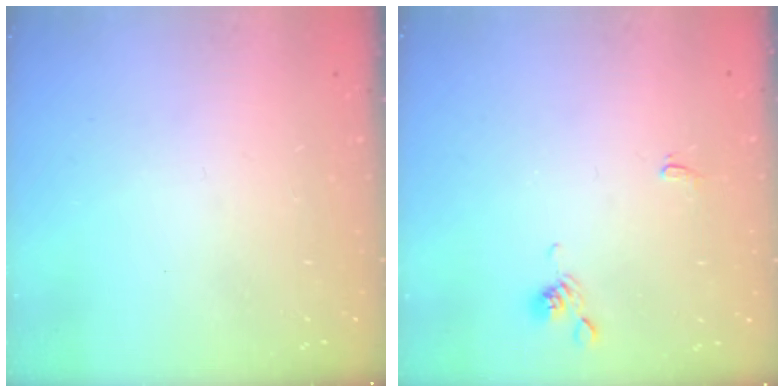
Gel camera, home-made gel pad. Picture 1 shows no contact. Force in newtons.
{"total": 1.1, "press": 1.0, "slide": 0.4}